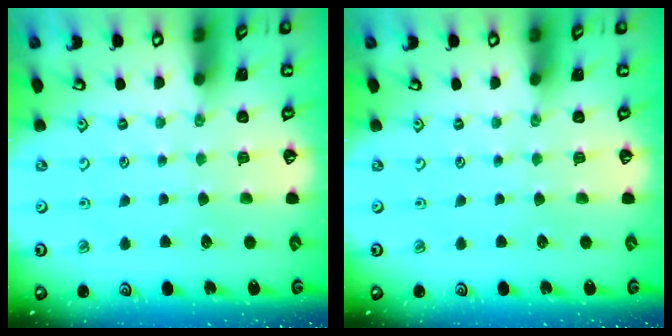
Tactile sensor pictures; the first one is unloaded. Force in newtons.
{"total": 0.0}